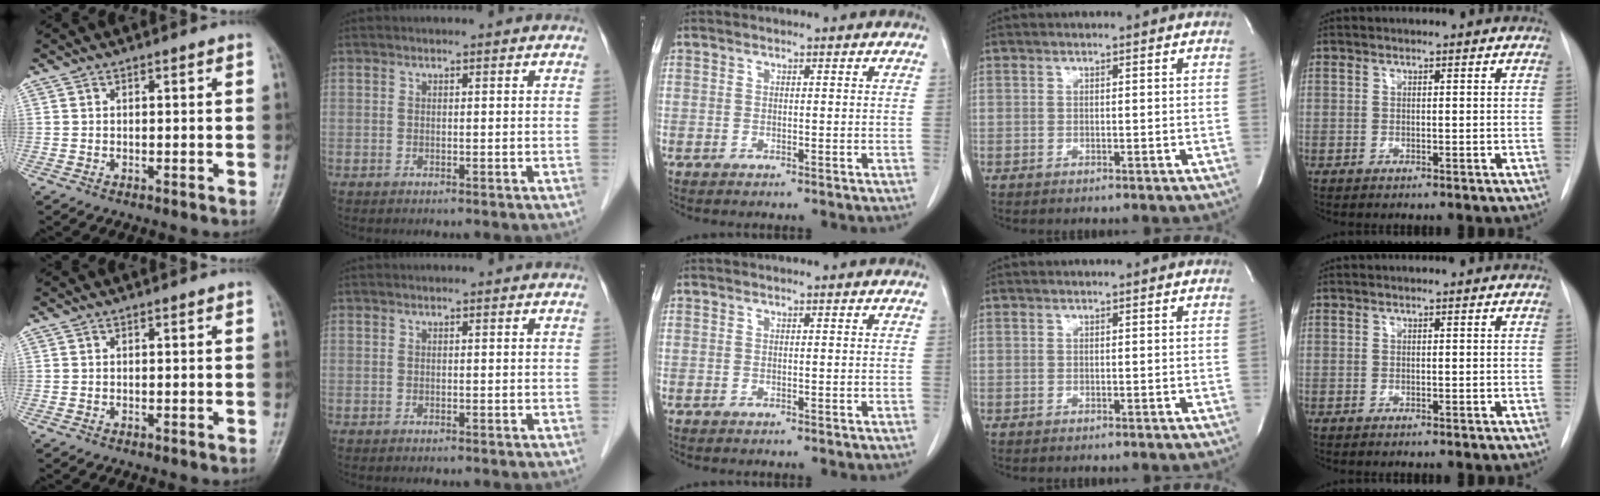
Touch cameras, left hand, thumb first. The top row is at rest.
{}